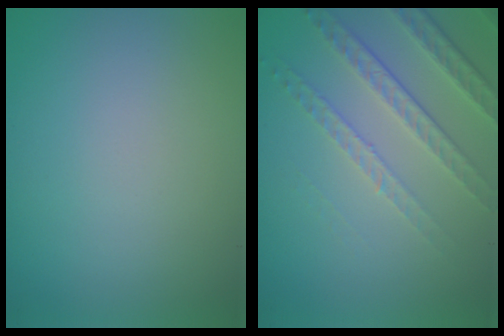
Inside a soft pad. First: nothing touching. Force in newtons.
{"total": 4.7, "press": 3.3, "slide": 3.3}